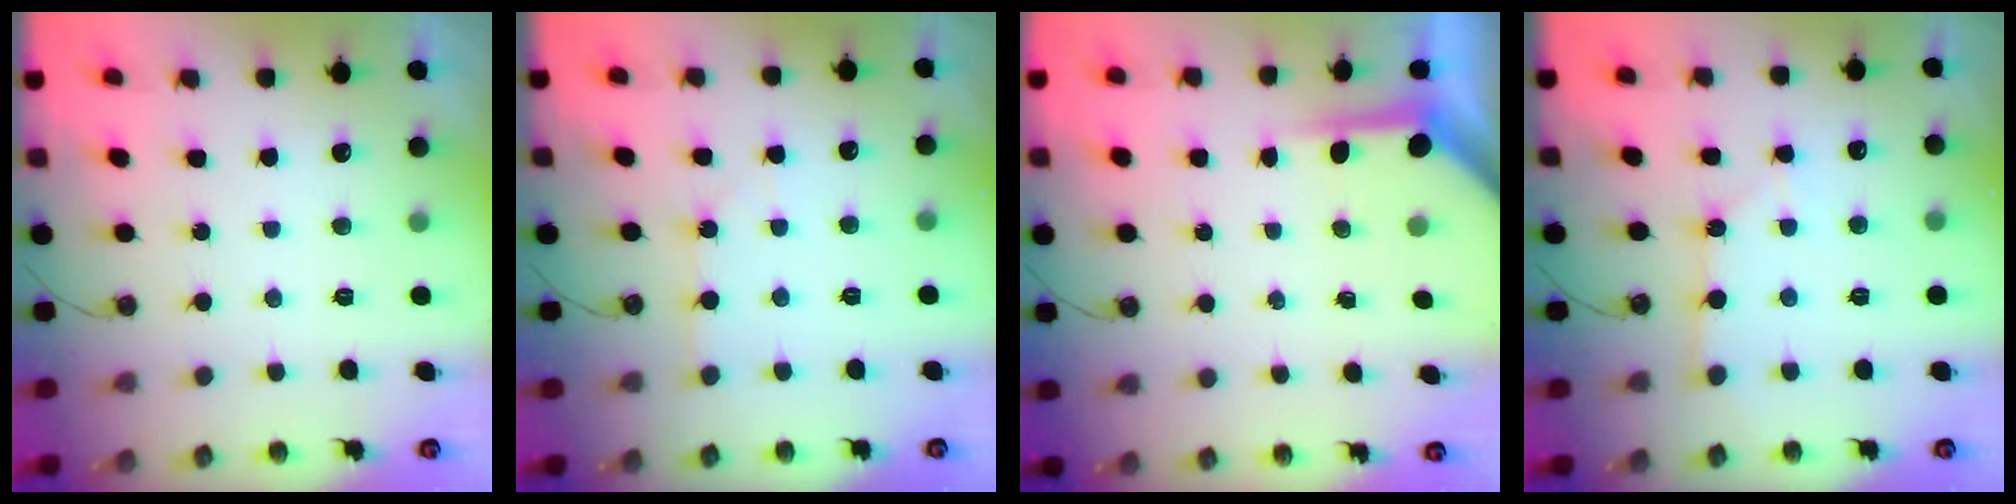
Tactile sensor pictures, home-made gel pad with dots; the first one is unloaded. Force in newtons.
{"total": 2.0, "press": 2.0, "slide": 0.2}
{"total": 4.0, "press": 4.0, "slide": 0.3}
{"total": 2.1, "press": 2.1, "slide": 0.3}